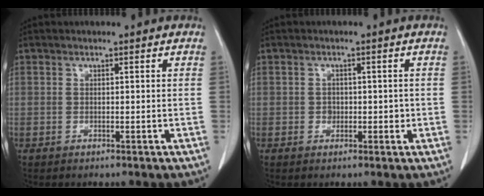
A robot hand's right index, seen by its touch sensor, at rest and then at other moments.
{"total": 1.9, "force": [-0.2, 1.6, 1.0], "torque": [-0.012, 0.004, -0.002]}